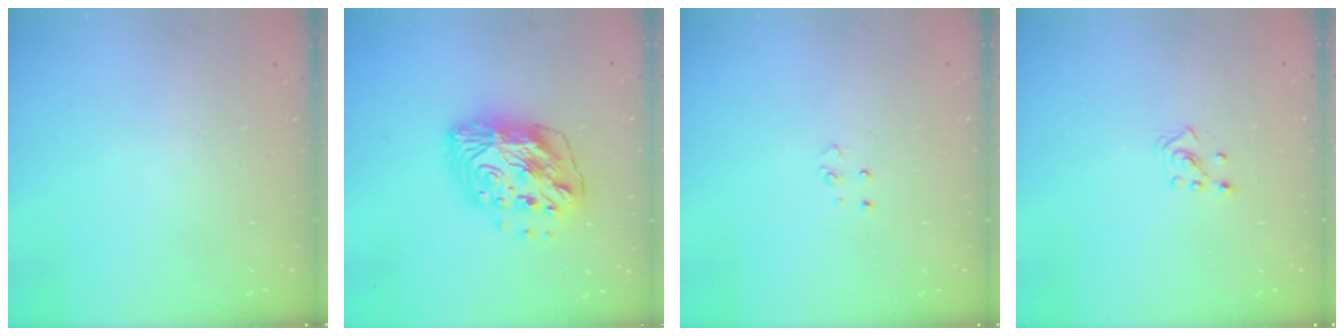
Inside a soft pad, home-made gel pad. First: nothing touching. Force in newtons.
{"total": 13.1, "press": 13.0, "slide": 1.6}
{"total": 3.9, "press": 3.9, "slide": 0.3}
{"total": 2.6, "press": 2.5, "slide": 0.6}